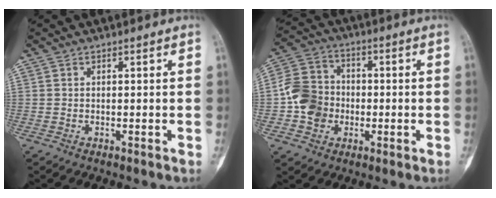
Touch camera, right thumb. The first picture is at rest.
{"total": 10.0, "force": [-1.7, 8.7, 4.6], "torque": [-0.063, 0.023, -0.039]}